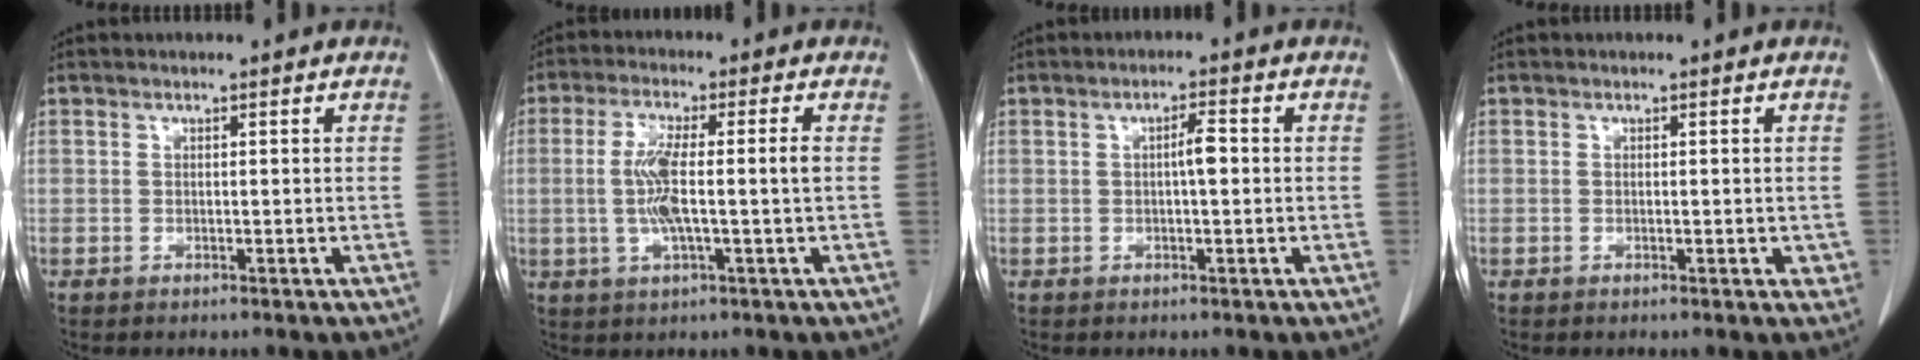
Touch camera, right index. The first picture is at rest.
{"total": 7.3, "force": [-0.4, 0.3, 7.2], "torque": [-0.151, 0.003, -0.008]}
{"total": 2.5, "force": [0.1, 0.2, 2.5], "torque": [-0.044, 0.003, 0.001]}
{"total": 1.6, "force": [-0.2, 0.9, 1.3], "torque": [-0.010, 0.001, 0.000]}